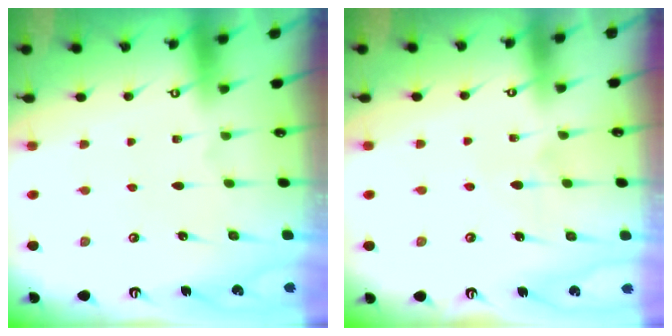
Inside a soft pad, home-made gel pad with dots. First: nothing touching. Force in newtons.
{"total": 6.0, "press": 6.0, "slide": 0.4}